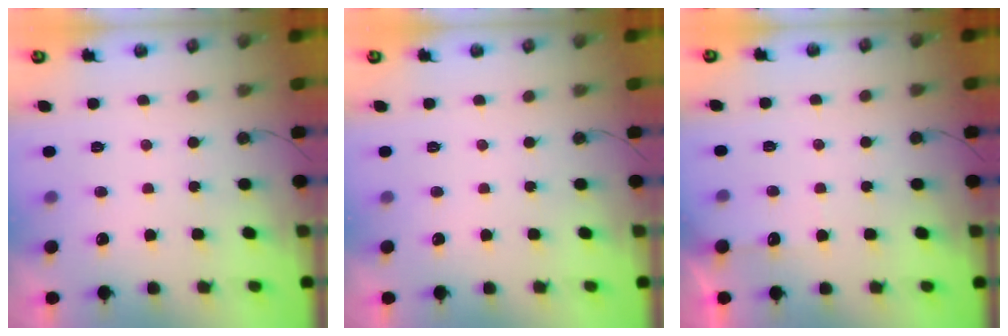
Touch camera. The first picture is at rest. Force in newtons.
{"total": 0.0}
{"total": 2.8, "press": 2.8, "slide": 0.4}